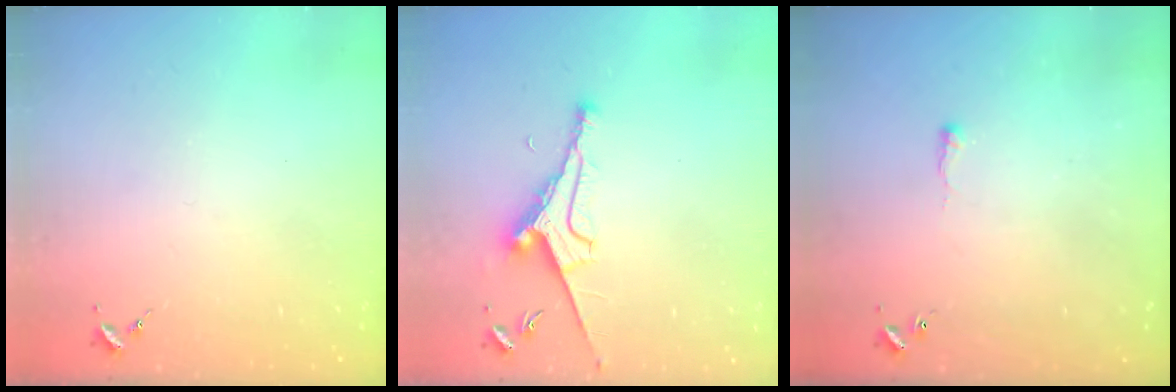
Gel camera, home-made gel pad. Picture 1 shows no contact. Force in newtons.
{"total": 9.1, "press": 9.0, "slide": 1.3}
{"total": 2.1, "press": 2.1, "slide": 0.5}